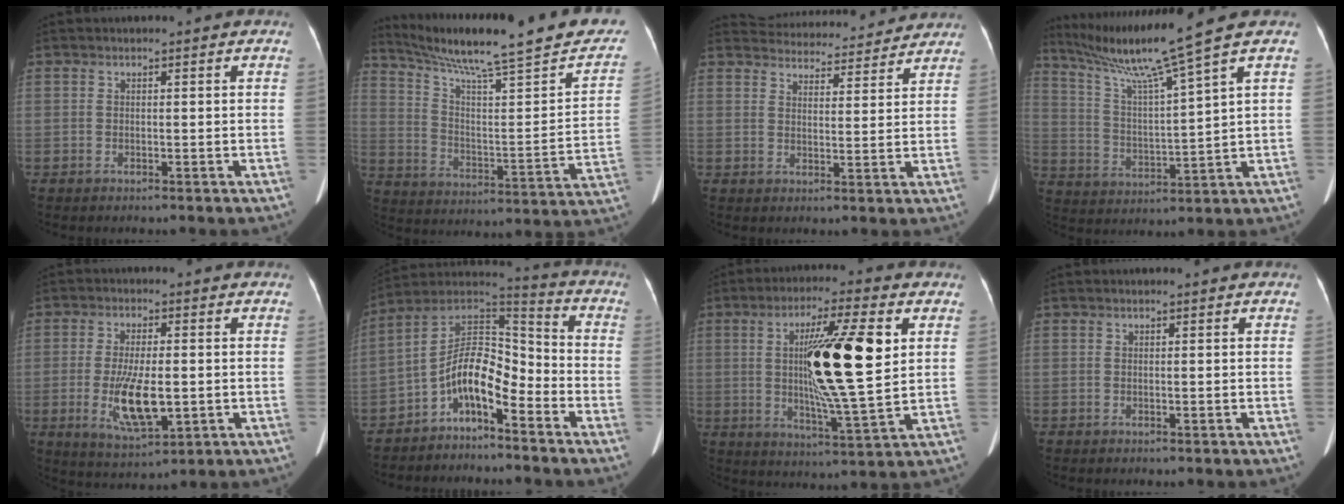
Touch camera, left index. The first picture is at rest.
{"total": 25.4, "force": [20.7, 2.5, 14.5], "torque": [-0.223, -0.028, 0.286]}
{"total": 14.9, "force": [14.4, 3.2, 2.6], "torque": [-0.029, 0.022, 0.181]}
{"total": 11.5, "force": [8.9, -3.4, 6.4], "torque": [-0.119, -0.017, 0.170]}
{"total": 9.1, "force": [-1.5, 2.9, 8.5], "torque": [-0.168, -0.016, -0.019]}
{"total": 10.1, "force": [-5.5, 3.7, 7.6], "torque": [-0.139, 0.046, -0.101]}
{"total": 15.6, "force": [2.8, 0.9, 15.4], "torque": [-0.271, -0.004, 0.046]}
{"total": 0.0}